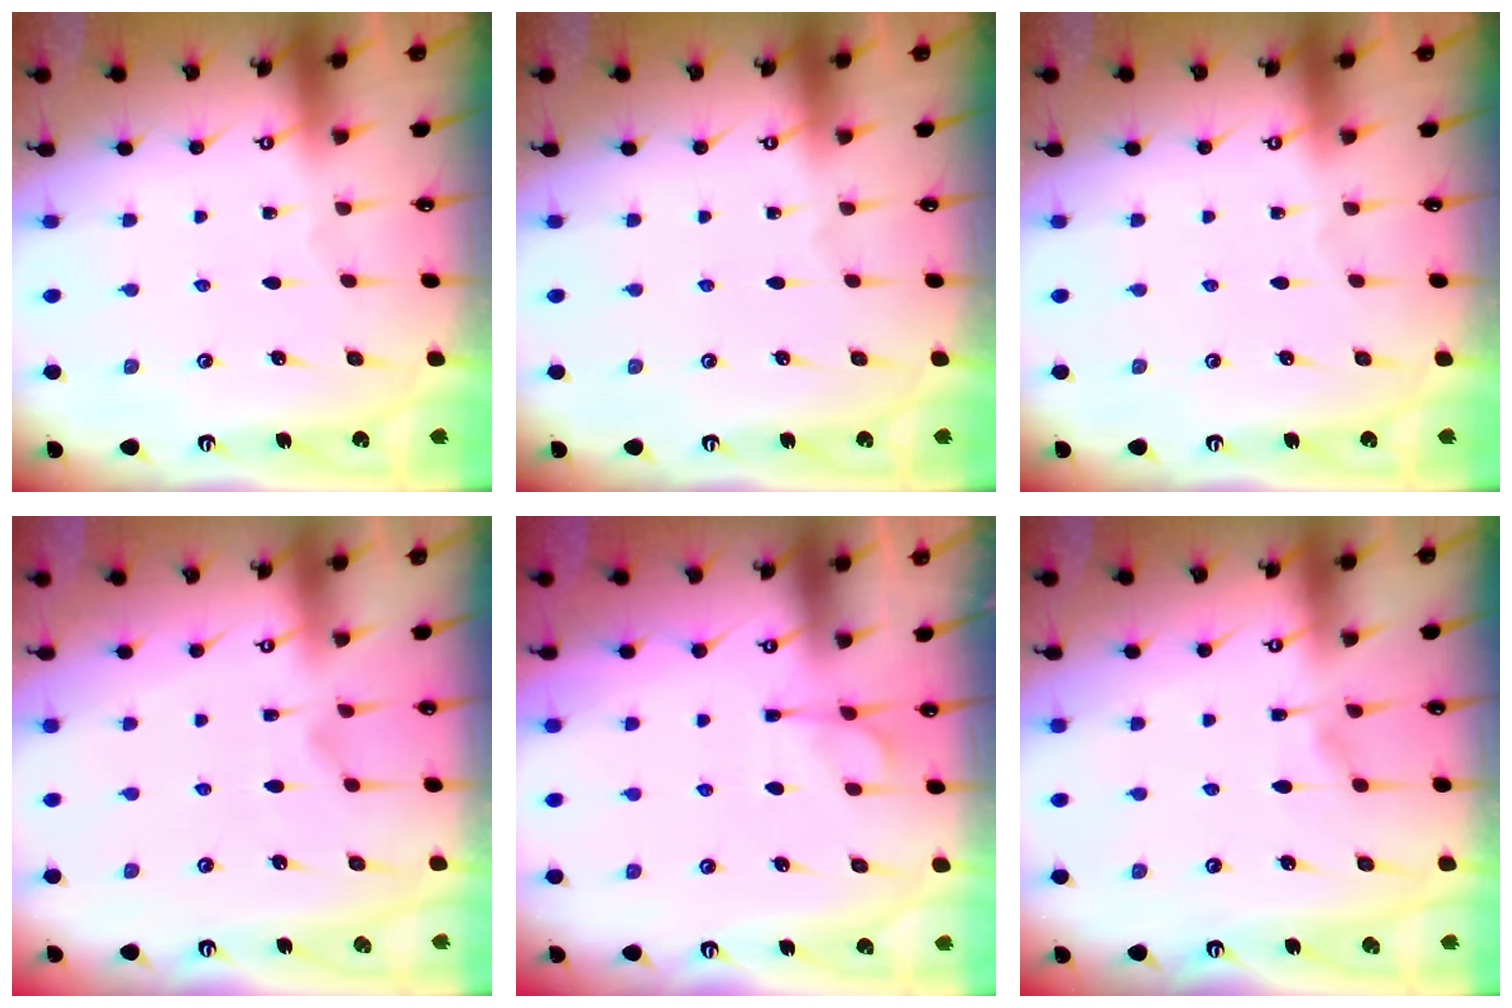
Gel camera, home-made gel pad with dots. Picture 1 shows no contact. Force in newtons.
{"total": 0.0}
{"total": 0.0}
{"total": 1.4, "press": 0.7, "slide": 1.2}
{"total": 5.6, "press": 5.4, "slide": 1.4}
{"total": 5.5, "press": 5.5, "slide": 0.6}